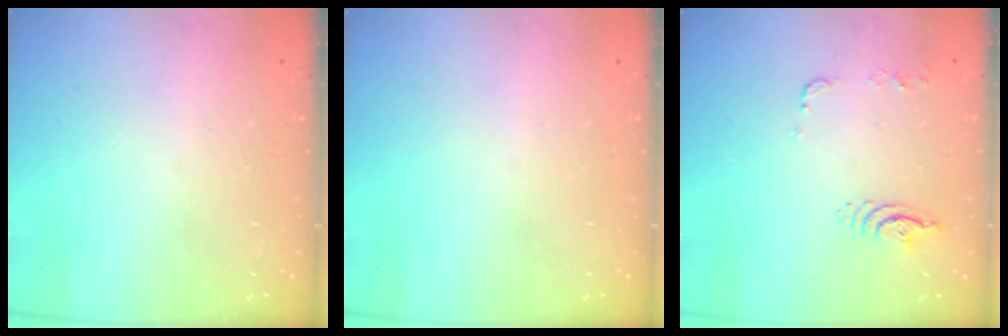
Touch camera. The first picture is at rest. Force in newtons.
{"total": 0.0}
{"total": 8.3, "press": 8.3, "slide": 0.8}